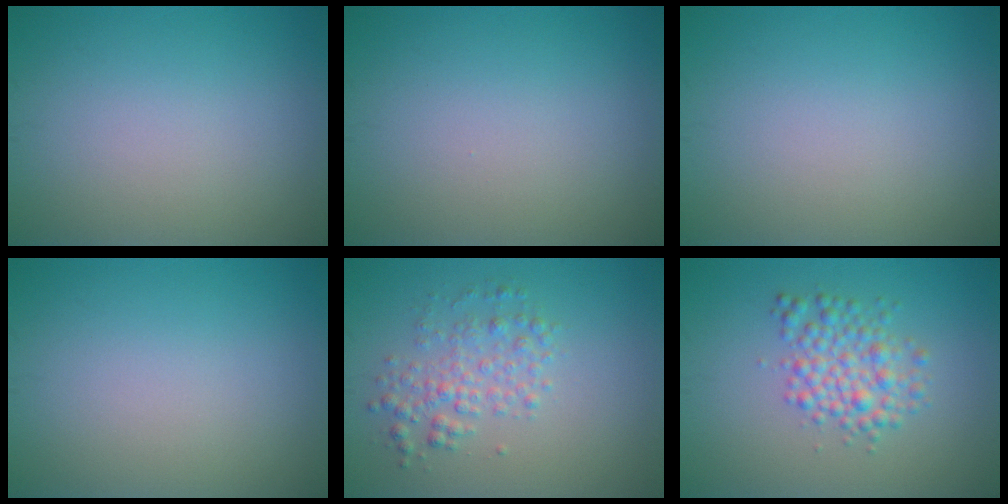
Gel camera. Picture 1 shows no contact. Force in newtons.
{"total": 0.0}
{"total": 0.0}
{"total": 0.0}
{"total": 2.9, "press": 2.9, "slide": 0.1}
{"total": 3.6, "press": 3.6, "slide": 0.1}